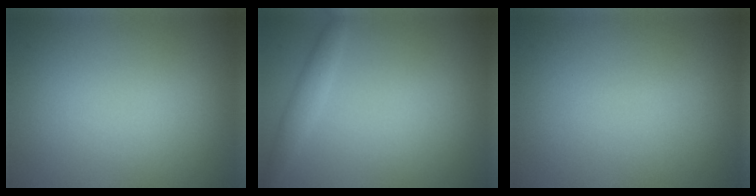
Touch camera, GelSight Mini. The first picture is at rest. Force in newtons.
{"total": 1.6, "press": 1.6, "slide": 0.1}
{"total": 0.0}